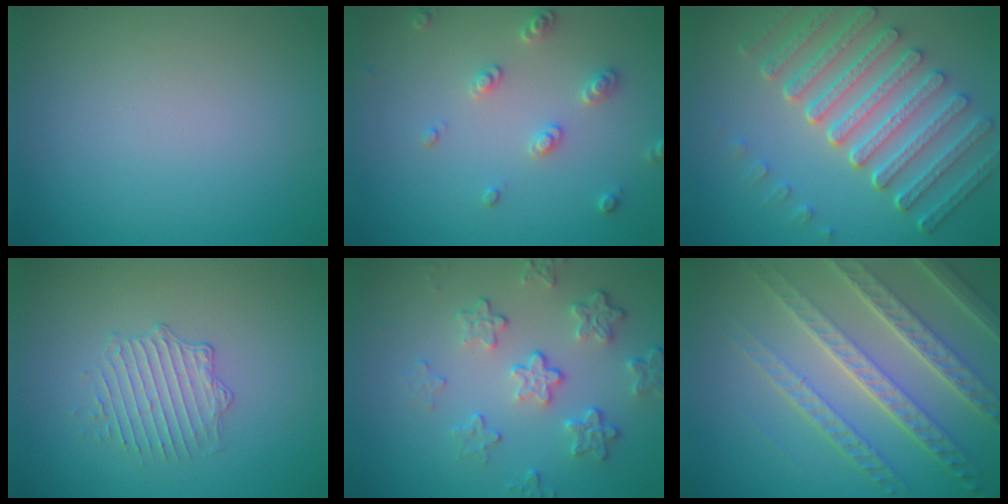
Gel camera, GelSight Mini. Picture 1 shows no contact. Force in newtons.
{"total": 2.5, "press": 2.4, "slide": 0.7}
{"total": 7.4, "press": 5.6, "slide": 4.9}
{"total": 1.9, "press": 1.4, "slide": 1.4}
{"total": 4.6, "press": 3.4, "slide": 3.1}
{"total": 7.8, "press": 5.4, "slide": 5.6}